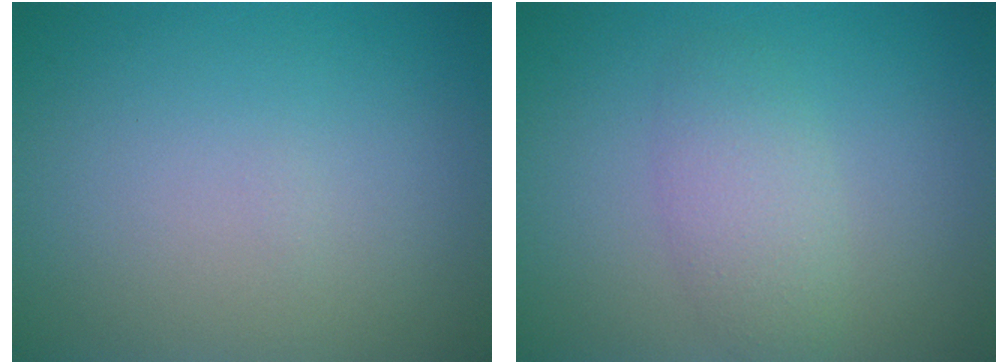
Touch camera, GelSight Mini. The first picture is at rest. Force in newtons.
{"total": 2.7, "press": 2.7, "slide": 0.1}